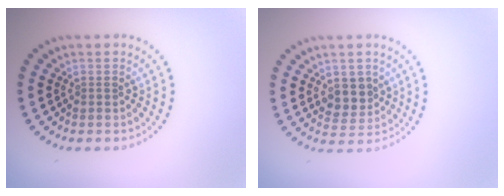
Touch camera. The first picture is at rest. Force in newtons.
{"total": 2.5, "press": 2.3, "slide": 1.0}